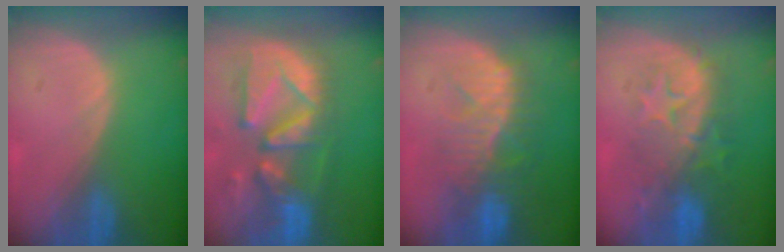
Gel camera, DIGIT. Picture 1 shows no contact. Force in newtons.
{"total": 12.9, "press": 11.2, "slide": 6.3}
{"total": 10.4, "press": 8.9, "slide": 5.4}
{"total": 9.0, "press": 8.7, "slide": 2.2}